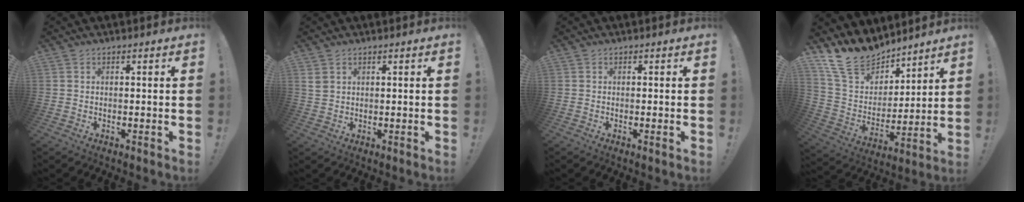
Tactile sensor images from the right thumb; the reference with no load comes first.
{"total": 2.4, "force": [1.3, 1.6, 1.3], "torque": [-0.027, 0.001, 0.027]}
{"total": 0.8, "force": [-0.2, -0.2, 0.7], "torque": [-0.018, 0.002, -0.004]}
{"total": 16.4, "force": [13.3, 8.3, 4.7], "torque": [-0.106, -0.100, 0.254]}